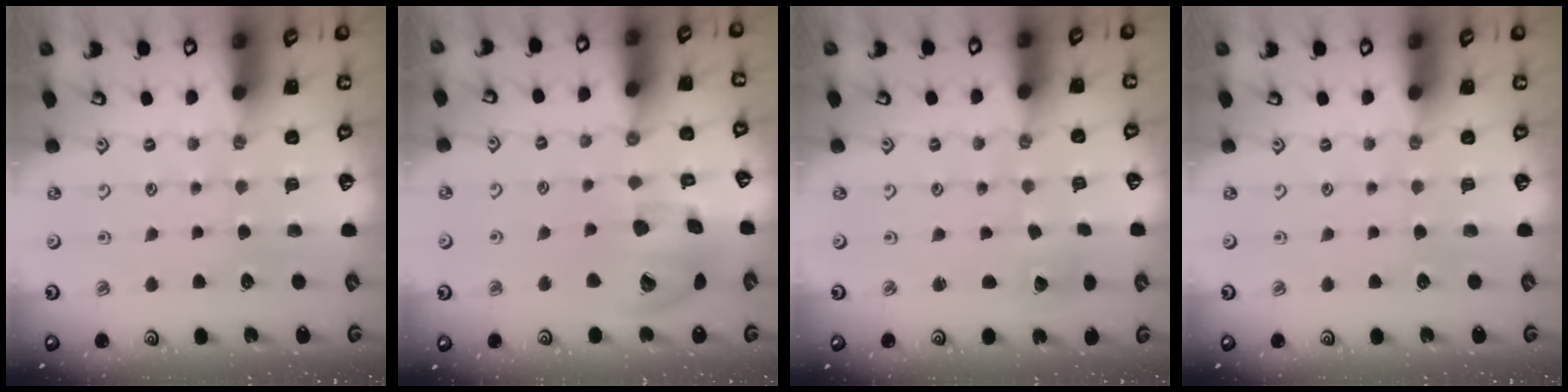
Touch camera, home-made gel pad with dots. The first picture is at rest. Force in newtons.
{"total": 16.4, "press": 16.3, "slide": 2.4}
{"total": 1.7, "press": 1.7, "slide": 0.1}
{"total": 0.0}